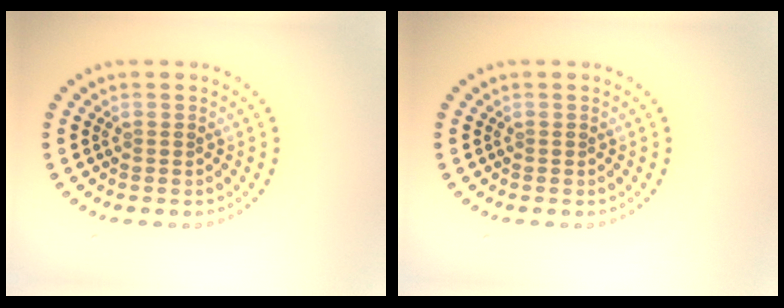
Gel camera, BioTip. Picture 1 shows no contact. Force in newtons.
{"total": 0.0}